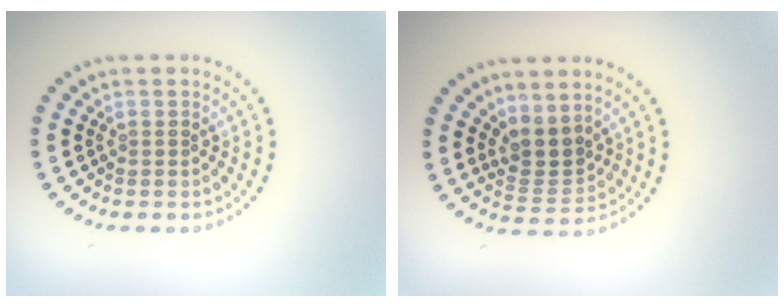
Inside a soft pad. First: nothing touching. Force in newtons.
{"total": 2.8, "press": 2.1, "slide": 1.9}